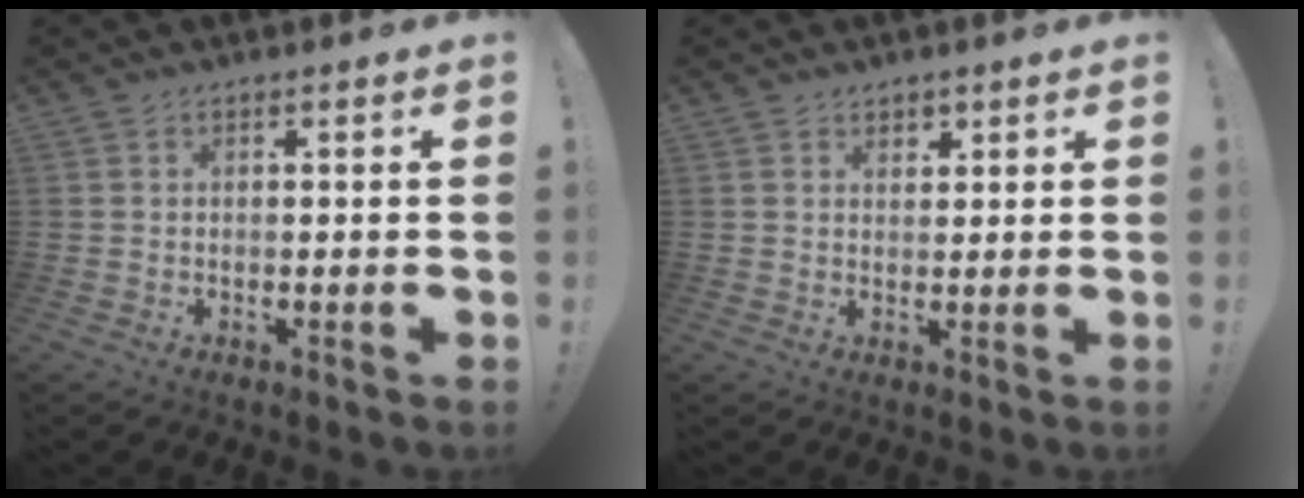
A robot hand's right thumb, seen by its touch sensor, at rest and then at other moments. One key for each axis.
{"total": 2.2, "fx": 1.4, "fy": 1.7, "fz": 0.3, "tx": 0.008, "ty": -0.009, "tz": 0.025}